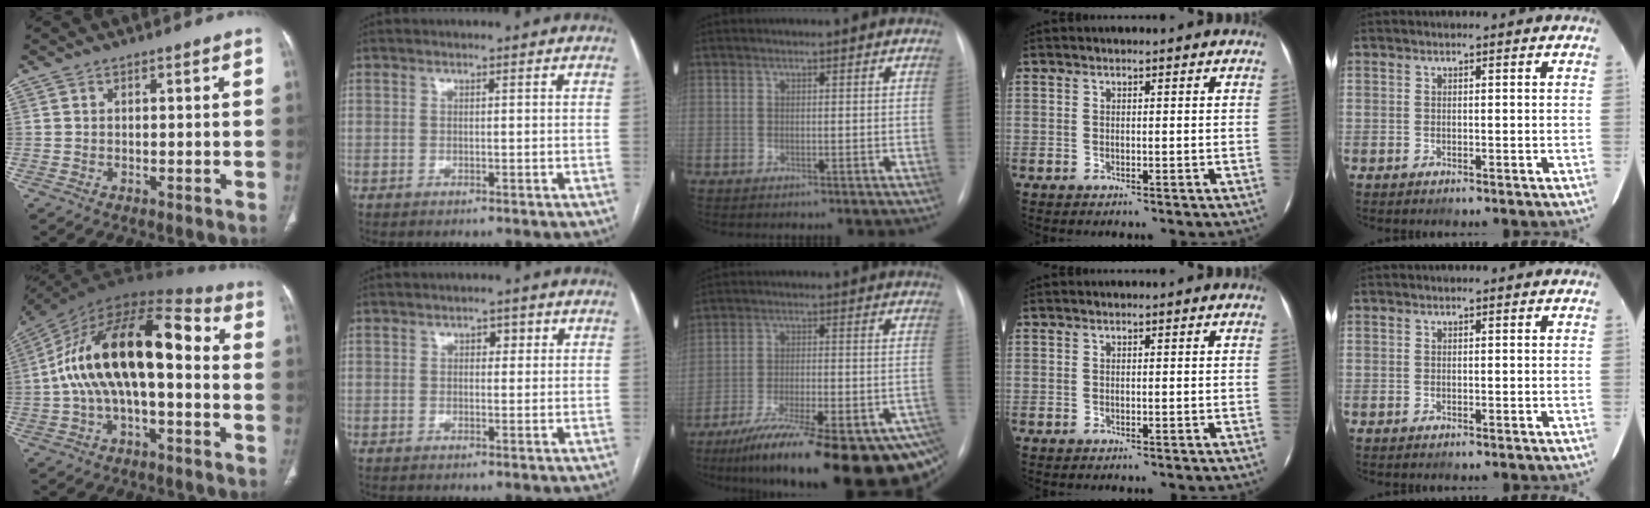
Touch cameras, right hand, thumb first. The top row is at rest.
{"thumb": {"total": 20.5, "force": [-0.5, 9.6, 18.1], "torque": [-0.312, 0.061, -0.015]}, "index": {"total": 2.0, "force": [0.7, 1.2, 1.4], "torque": [-0.017, 0.012, 0.007]}, "middle": {"total": 27.3, "force": [-18.1, 4.7, 19.8], "torque": [-0.220, -0.010, -0.265]}}